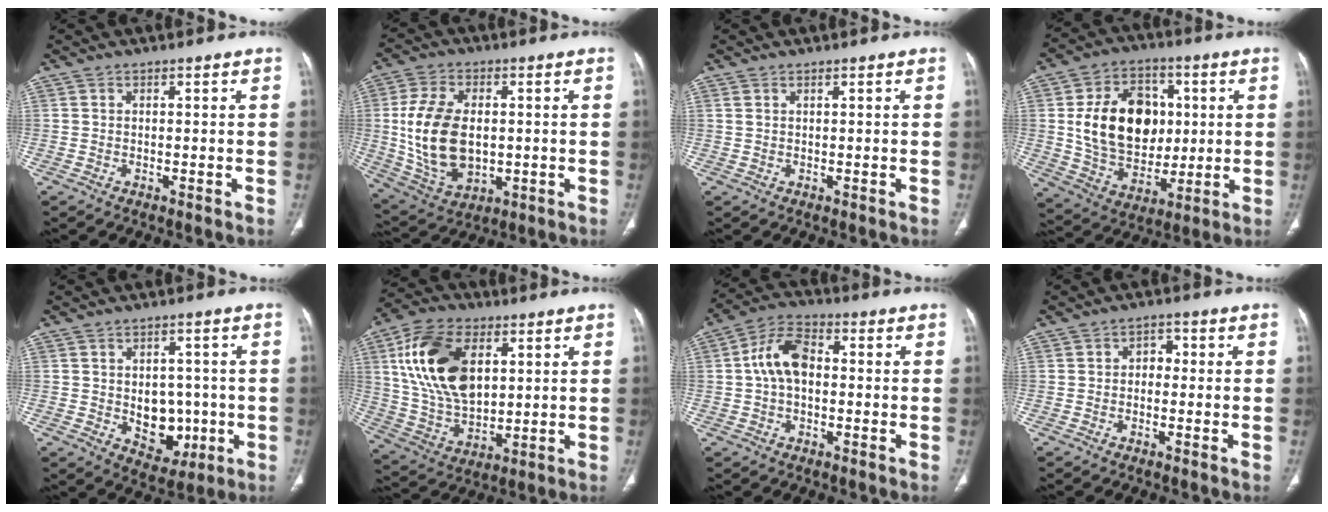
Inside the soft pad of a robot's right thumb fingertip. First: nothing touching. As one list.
[{"total": 16.2, "force": [0.2, 10.2, 12.6], "torque": [-0.236, -0.006, 0.020]}, {"total": 0.9, "force": [0.6, 0.3, 0.5], "torque": [-0.012, 0.007, 0.016]}, {"total": 19.0, "force": [2.6, 14.1, 12.5], "torque": [-0.164, -0.001, 0.054]}, {"total": 10.5, "force": [-1.3, 7.3, 7.5], "torque": [-0.068, 0.004, -0.001]}, {"total": 19.5, "force": [5.6, 11.7, 14.5], "torque": [-0.255, -0.012, 0.110]}, {"total": 9.0, "force": [0.4, 5.6, 7.0], "torque": [-0.129, 0.026, -0.003]}, {"total": 2.7, "force": [-0.1, 2.1, 1.8], "torque": [-0.010, 0.011, -0.010]}]